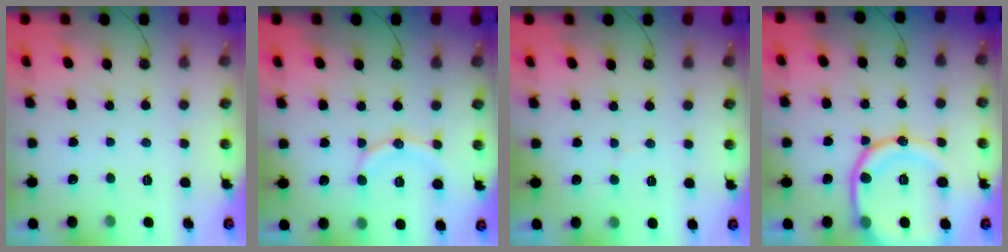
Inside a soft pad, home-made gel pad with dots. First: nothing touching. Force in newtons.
{"total": 11.8, "press": 11.5, "slide": 2.6}
{"total": 1.8, "press": 1.8, "slide": 0.1}
{"total": 17.3, "press": 17.2, "slide": 1.9}